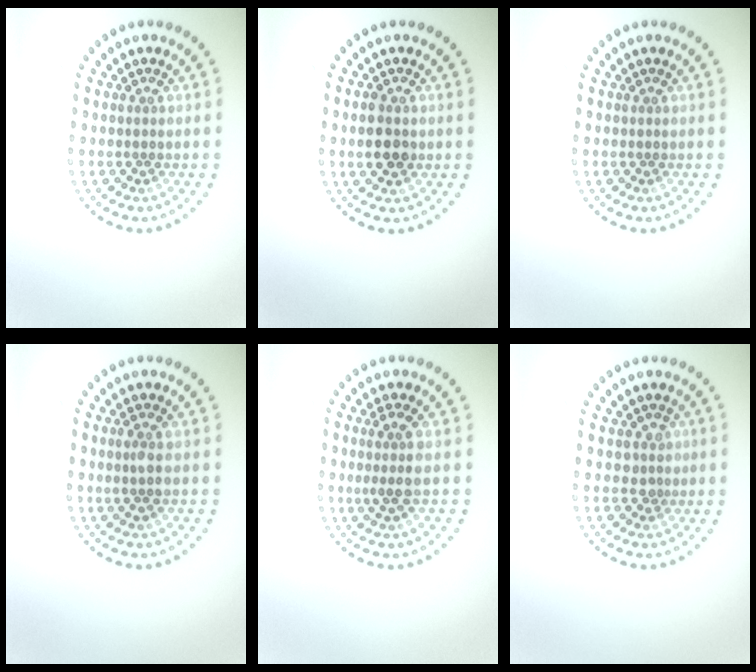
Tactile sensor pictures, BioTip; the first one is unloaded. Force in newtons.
{"total": 2.9, "press": 2.9, "slide": 0.2}
{"total": 0.0}
{"total": 1.4, "press": 1.4, "slide": 0.3}
{"total": 2.1, "press": 1.7, "slide": 1.4}
{"total": 1.3, "press": 1.0, "slide": 0.8}